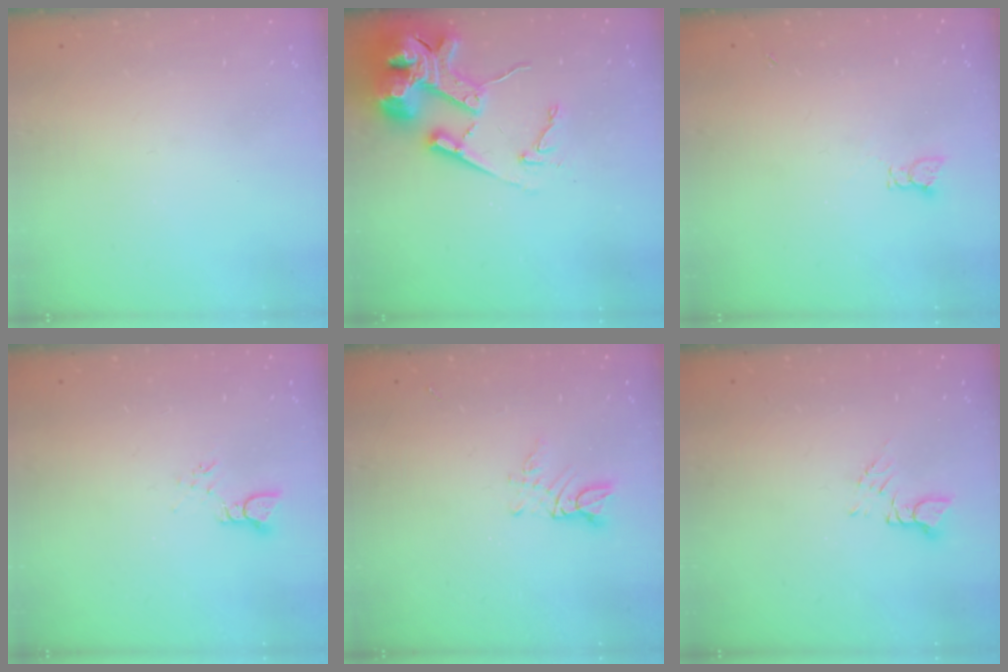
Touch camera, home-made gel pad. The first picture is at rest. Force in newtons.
{"total": 18.1, "press": 17.9, "slide": 2.7}
{"total": 2.0, "press": 2.0, "slide": 0.3}
{"total": 2.3, "press": 2.3, "slide": 0.1}
{"total": 3.3, "press": 3.3, "slide": 0.2}
{"total": 3.7, "press": 3.6, "slide": 0.4}